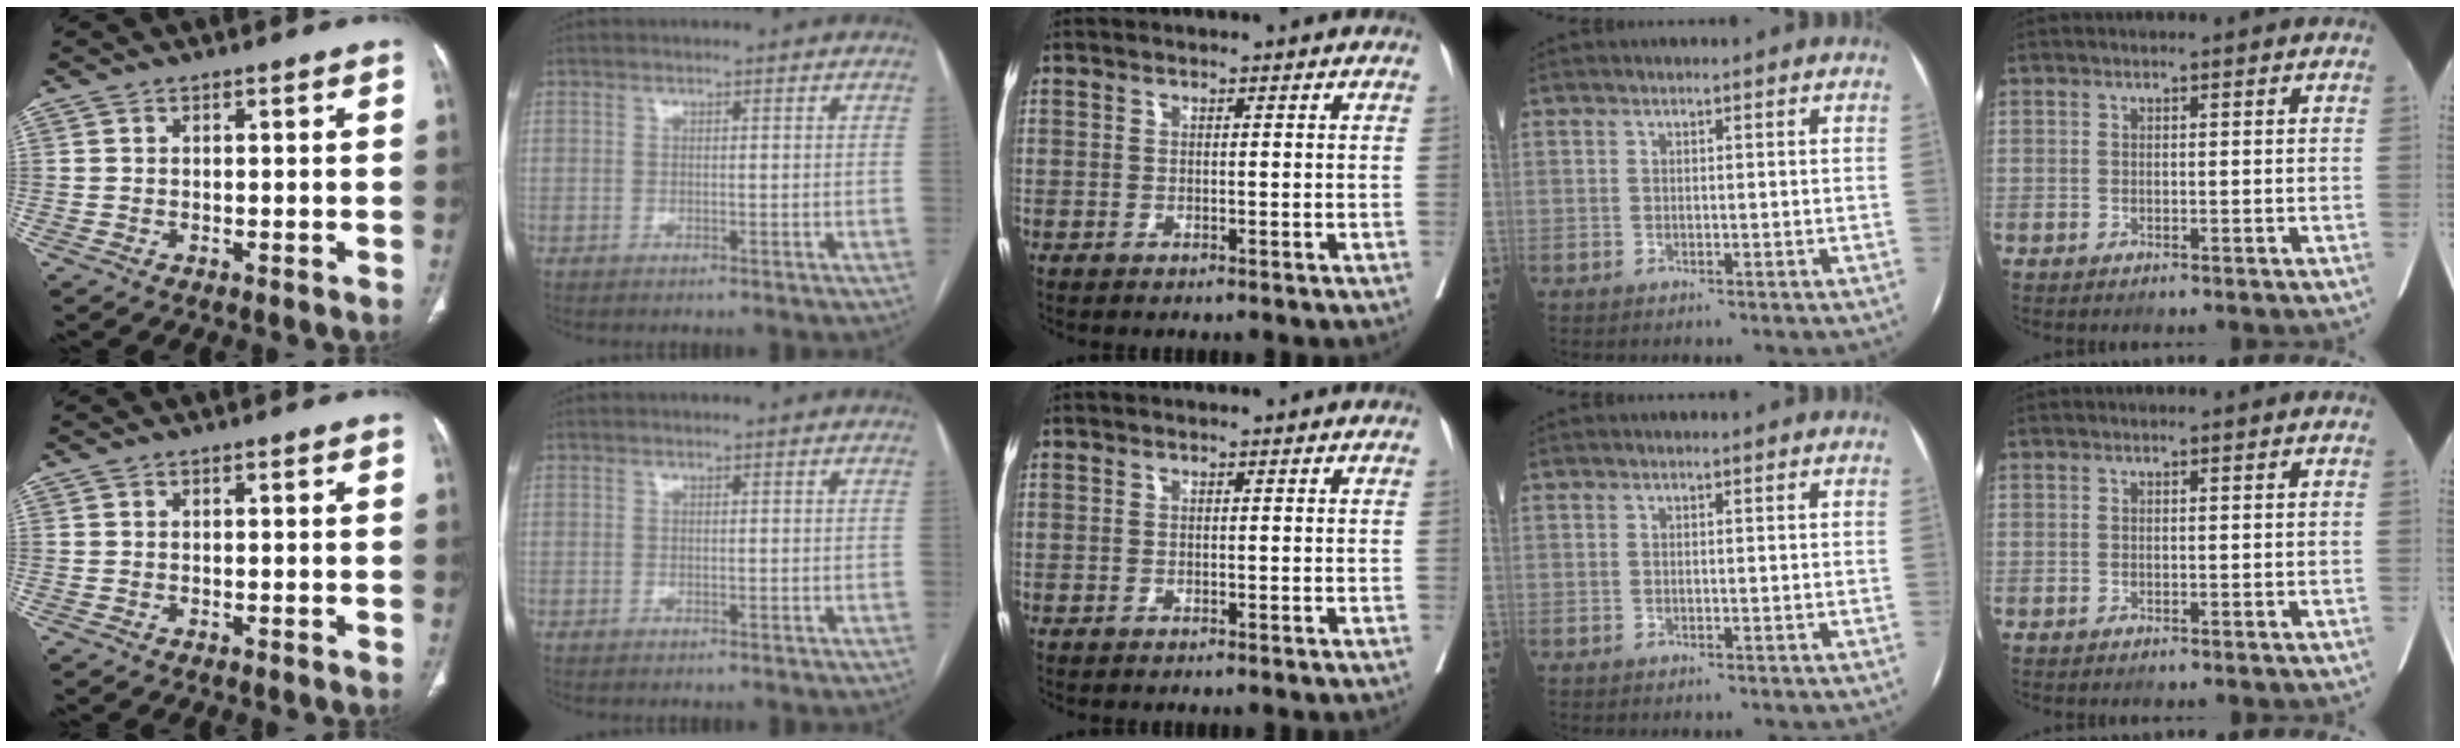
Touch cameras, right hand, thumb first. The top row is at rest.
{}